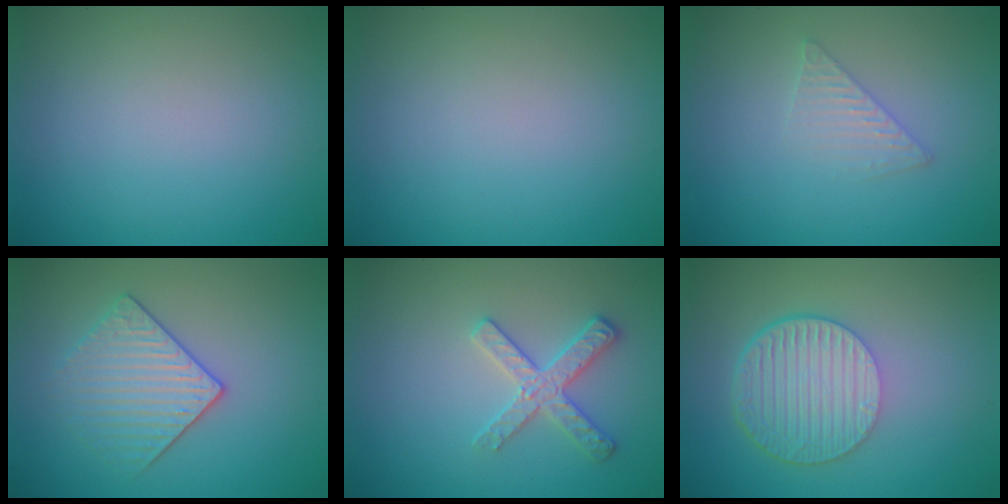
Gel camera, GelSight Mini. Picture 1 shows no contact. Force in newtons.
{"total": 0.0}
{"total": 1.6, "press": 1.6, "slide": 0.1}
{"total": 3.2, "press": 3.2, "slide": 0.7}
{"total": 2.7, "press": 2.6, "slide": 0.5}
{"total": 6.5, "press": 4.5, "slide": 4.7}